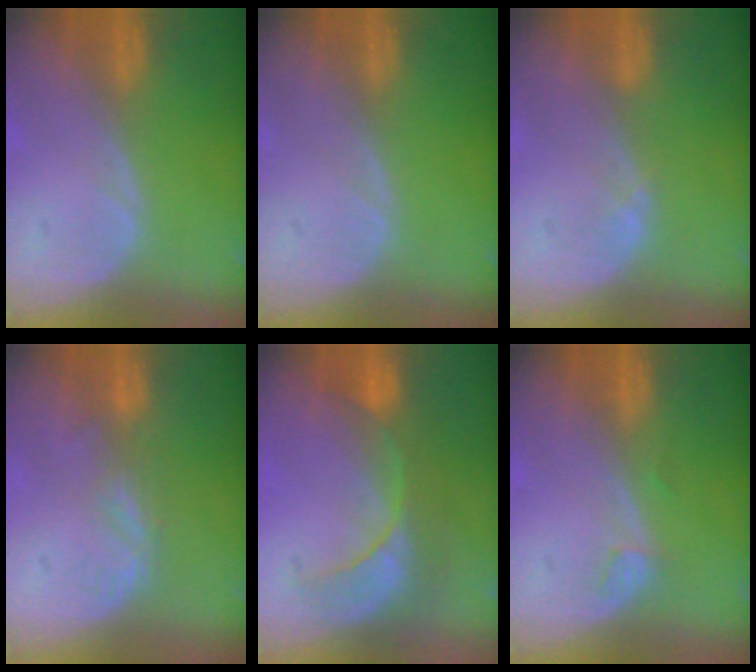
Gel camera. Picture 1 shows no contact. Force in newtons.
{"total": 0.0}
{"total": 0.7, "press": 0.6, "slide": 0.4}
{"total": 2.8, "press": 2.2, "slide": 1.7}
{"total": 8.4, "press": 7.9, "slide": 2.6}
{"total": 1.1, "press": 1.1, "slide": 0.2}